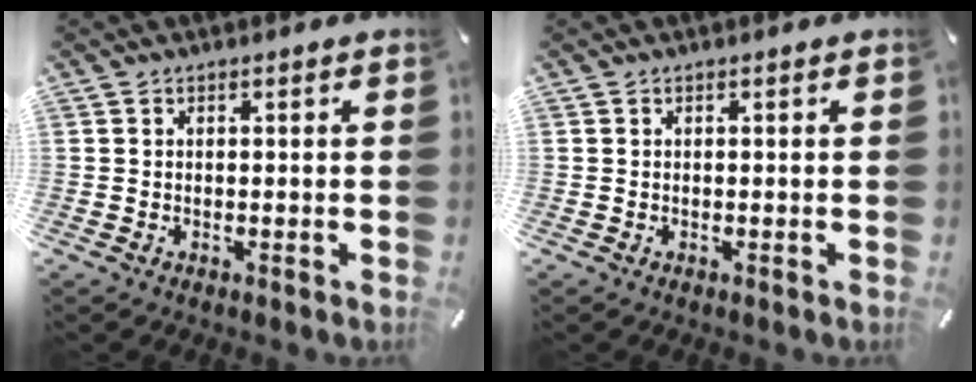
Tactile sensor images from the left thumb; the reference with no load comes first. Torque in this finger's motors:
{"motor_torque": [-0.04, 0.01, -0.05, 0.00, 0.00]}